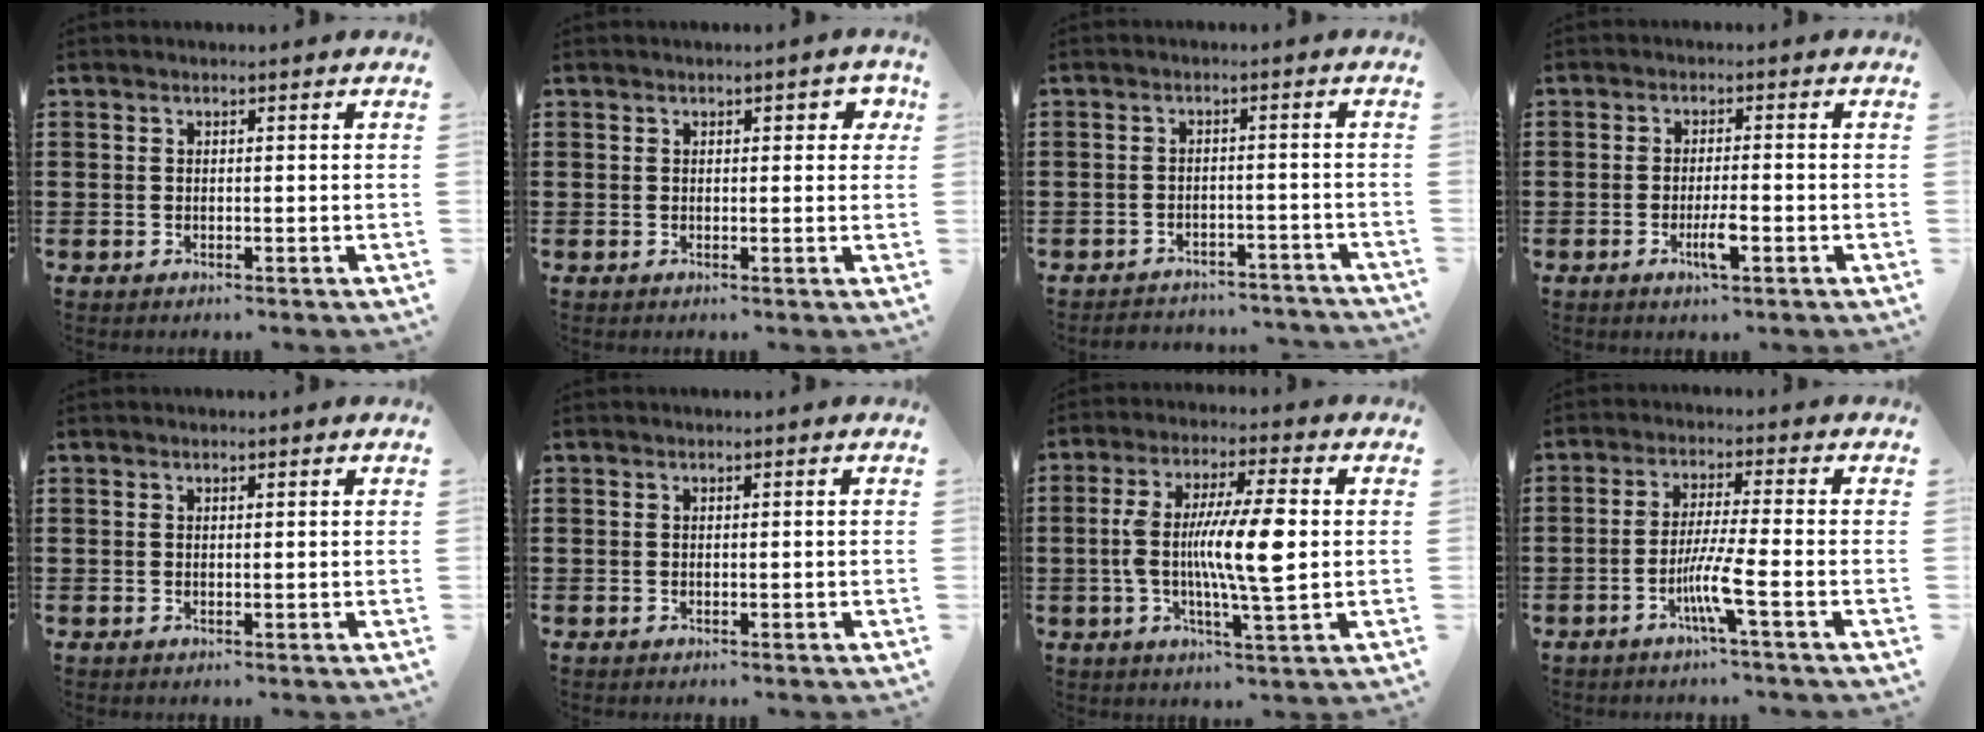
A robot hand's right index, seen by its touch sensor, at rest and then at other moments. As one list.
[{"total": 1.5, "force": [0.2, 1.0, 1.1], "torque": [-0.006, 0.002, -0.004]}, {"total": 3.0, "force": [-3.0, 0.3, -0.1], "torque": [-0.003, -0.001, -0.063]}, {"total": 3.8, "force": [-1.5, 0.6, 3.4], "torque": [-0.063, -0.002, -0.029]}, {"total": 0.0}, {"total": 0.0}, {"total": 10.7, "force": [0.0, 1.9, 10.6], "torque": [-0.200, 0.001, -0.007]}, {"total": 6.3, "force": [-2.7, -0.3, 5.7], "torque": [-0.116, -0.016, -0.054]}]